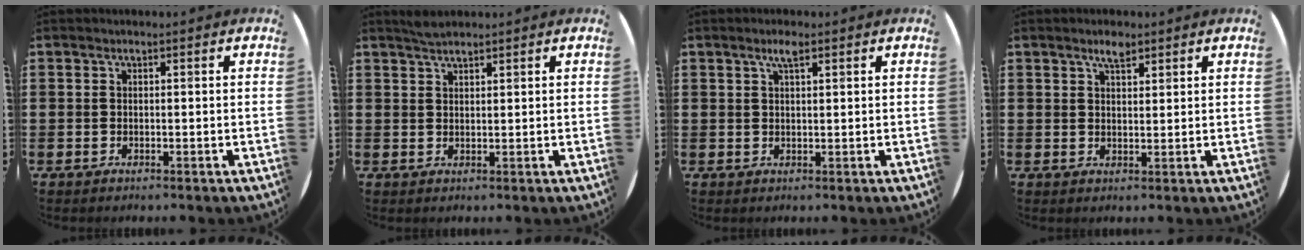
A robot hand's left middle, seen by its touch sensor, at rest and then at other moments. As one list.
[{"total": 1.9, "force": [1.8, 0.3, 0.6], "torque": [-0.014, 0.002, 0.033]}, {"total": 2.1, "force": [1.5, 0.4, 1.4], "torque": [-0.031, 0.004, 0.025]}, {"total": 2.7, "force": [2.2, 0.8, 1.4], "torque": [-0.030, 0.004, 0.040]}]